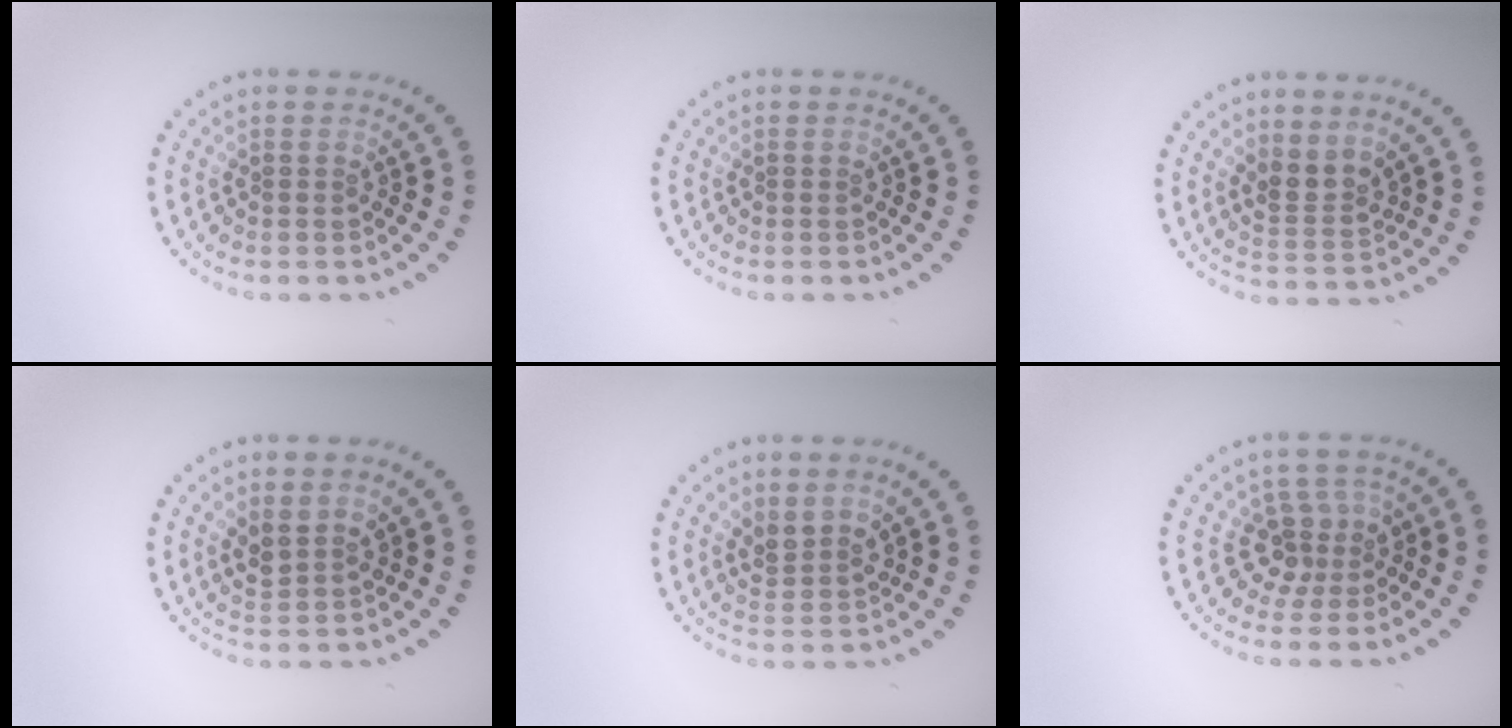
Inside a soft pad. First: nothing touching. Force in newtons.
{"total": 0.0}
{"total": 2.6, "press": 2.0, "slide": 1.6}
{"total": 1.9, "press": 1.6, "slide": 1.0}
{"total": 2.2, "press": 1.7, "slide": 1.4}
{"total": 2.7, "press": 2.0, "slide": 1.9}